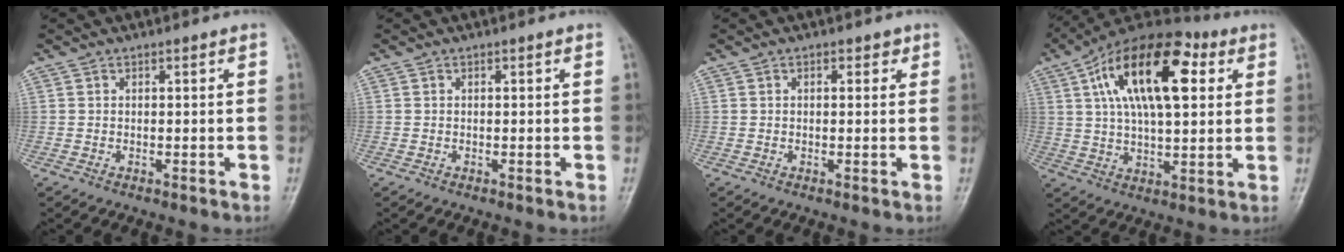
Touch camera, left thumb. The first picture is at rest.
{"total": 0.0}
{"total": 1.8, "force": [0.7, 1.1, 1.1], "torque": [-0.004, 0.001, 0.006]}
{"total": 21.0, "force": [6.5, 9.9, 17.3], "torque": [-0.270, 0.006, 0.097]}